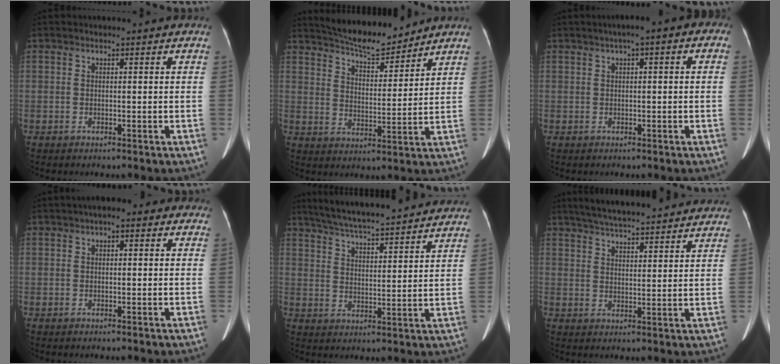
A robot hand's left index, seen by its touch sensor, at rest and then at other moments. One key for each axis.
{"total": 10.4, "fx": 9.8, "fy": 1.4, "fz": 3.2, "tx": -0.057, "ty": 0.003, "tz": 0.162}
{"total": 4.1, "fx": 1.4, "fy": 0.9, "fz": 3.8, "tx": -0.045, "ty": 0.022, "tz": 0.012}
{"total": 3.4, "fx": 1.8, "fy": 1.5, "fz": 2.5, "tx": -0.037, "ty": 0.026, "tz": 0.018}
{"total": 22.2, "fx": 20.0, "fy": 2.1, "fz": 9.3, "tx": -0.150, "ty": 0.016, "tz": 0.278}
{"total": 19.4, "fx": 17.3, "fy": 2.9, "fz": 8.3, "tx": -0.125, "ty": 0.037, "tz": 0.236}